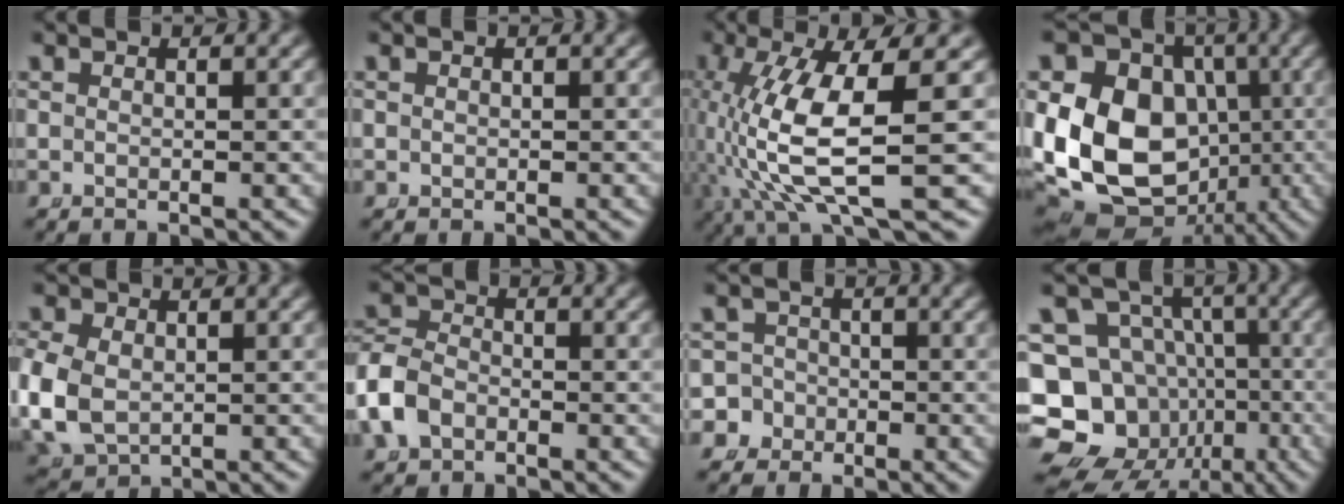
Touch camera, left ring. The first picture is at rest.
{"total": 0.6, "force": [0.1, 0.5, 0.2], "torque": [-0.009, -0.009, 0.008]}
{"total": 9.4, "force": [-0.7, 3.3, 8.7], "torque": [-0.187, -0.034, 0.012]}
{"total": 18.7, "force": [-2.1, 15.3, 10.5], "torque": [-0.238, -0.075, -0.015]}
{"total": 6.7, "force": [-1.0, 5.7, 3.4], "torque": [-0.117, -0.040, 0.005]}
{"total": 4.3, "force": [-1.4, 3.5, 2.0], "torque": [-0.065, -0.017, -0.019]}
{"total": 7.7, "force": [-2.6, 7.2, 1.3], "torque": [-0.052, -0.034, -0.046]}
{"total": 20.7, "force": [-6.1, 18.1, 8.2], "torque": [-0.194, -0.102, -0.085]}